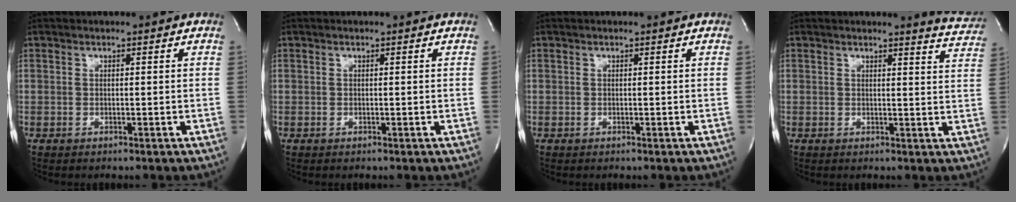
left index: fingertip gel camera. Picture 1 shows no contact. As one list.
[{"total": 0.0}, {"total": 0.0}, {"total": 5.8, "force": [5.8, 0.1, 0.6], "torque": [-0.001, -0.049, 0.035]}]